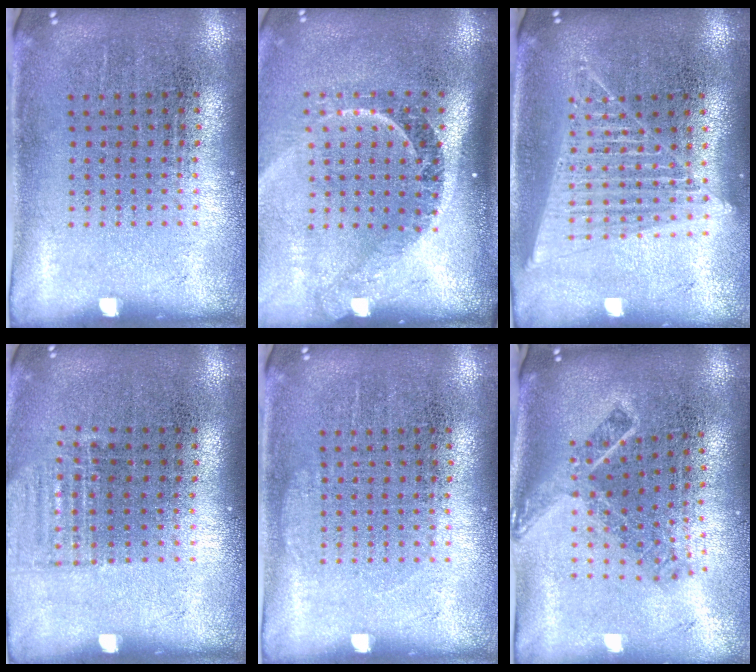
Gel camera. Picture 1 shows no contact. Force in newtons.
{"total": 2.3, "press": 1.6, "slide": 1.6}
{"total": 1.7, "press": 1.6, "slide": 0.7}
{"total": 0.9, "press": 0.9, "slide": 0.3}
{"total": 0.6, "press": 0.5, "slide": 0.1}
{"total": 1.9, "press": 1.4, "slide": 1.4}